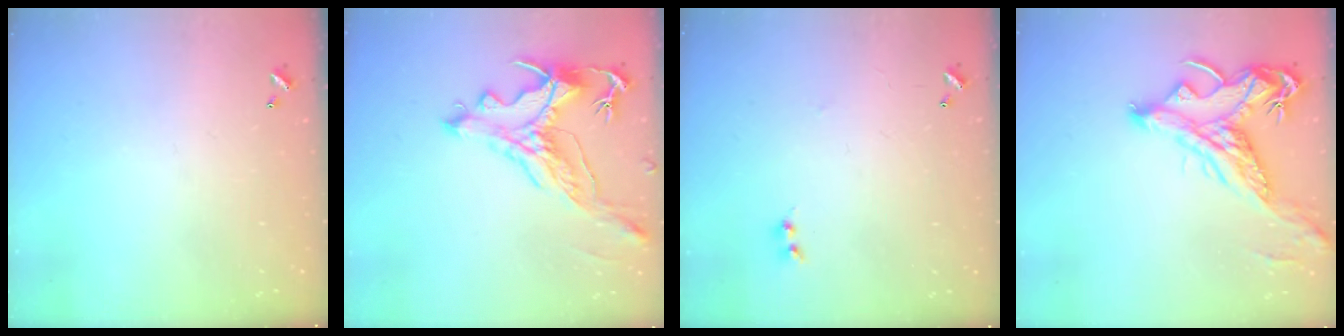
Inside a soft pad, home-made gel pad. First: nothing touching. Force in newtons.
{"total": 2.5, "press": 2.2, "slide": 1.2}
{"total": 1.6, "press": 1.5, "slide": 0.4}
{"total": 4.4, "press": 4.0, "slide": 1.7}